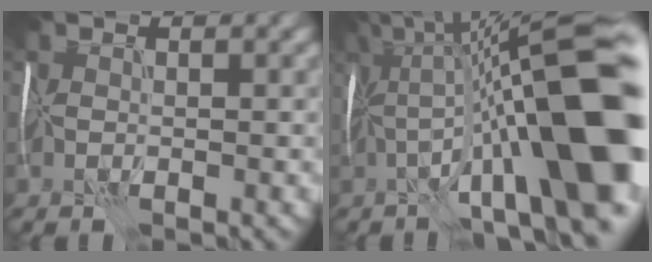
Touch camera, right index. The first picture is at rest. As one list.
[{"total": 17.6, "force": [-0.7, 4.3, 17.1], "torque": [-0.253, 0.044, -0.012]}]